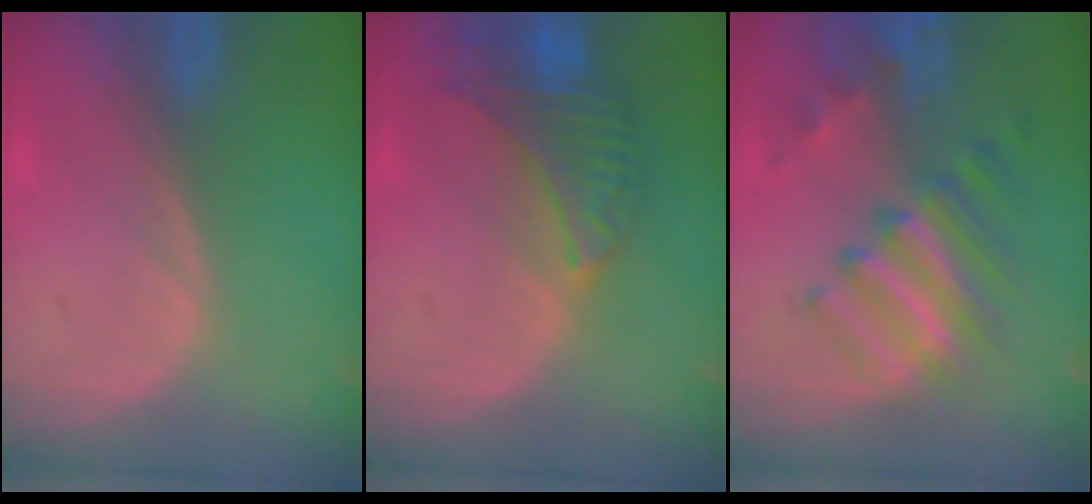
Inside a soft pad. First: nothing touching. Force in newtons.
{"total": 7.2, "press": 7.0, "slide": 1.6}
{"total": 9.5, "press": 8.2, "slide": 4.9}